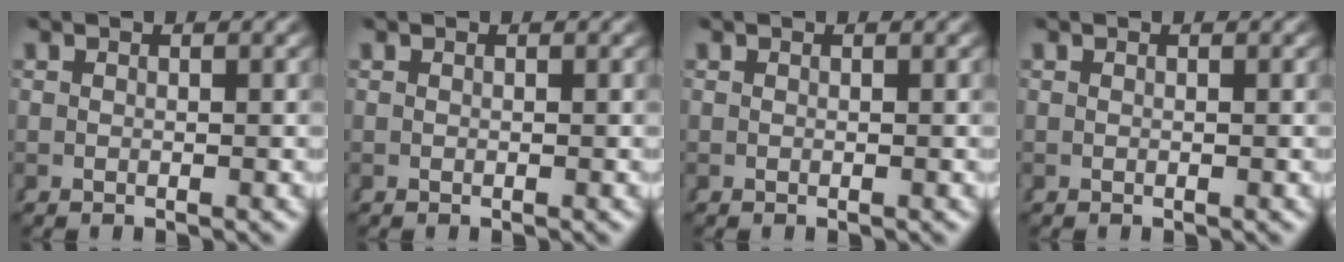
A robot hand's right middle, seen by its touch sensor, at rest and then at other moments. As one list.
[{"total": 0.0}, {"total": 0.0}, {"total": 0.0}]